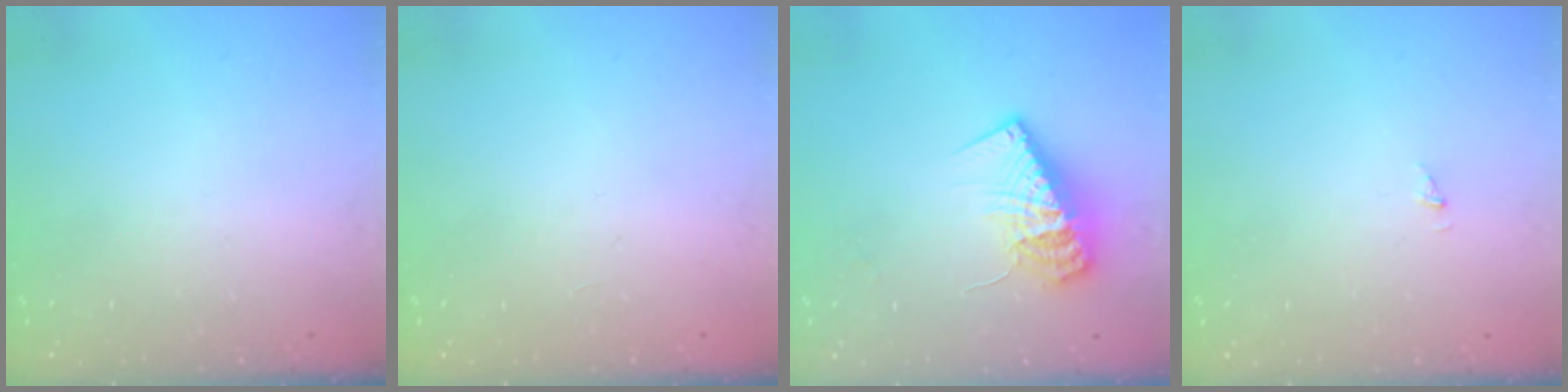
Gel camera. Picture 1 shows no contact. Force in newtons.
{"total": 0.0}
{"total": 12.0, "press": 11.9, "slide": 1.2}
{"total": 0.7, "press": 0.7, "slide": 0.0}